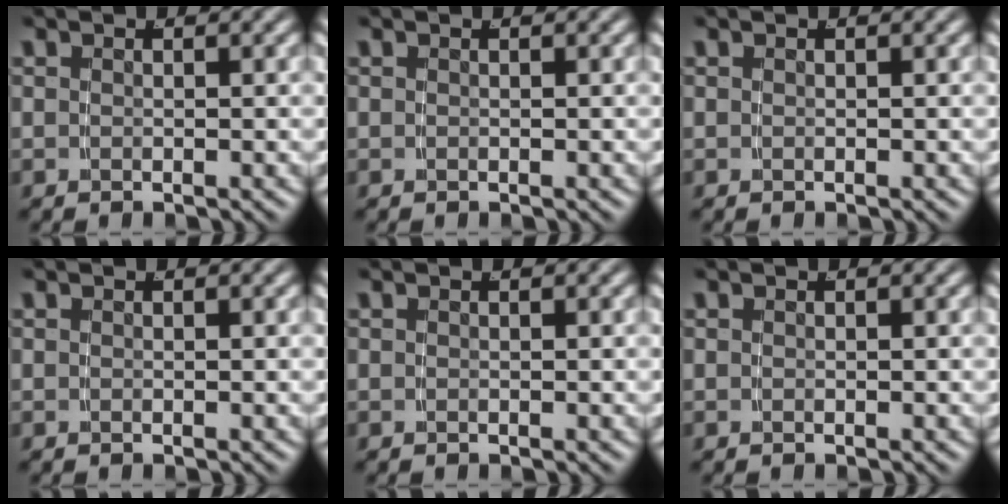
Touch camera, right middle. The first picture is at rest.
{"total": 0.0}
{"total": 0.0}
{"total": 0.0}
{"total": 0.0}
{"total": 0.0}